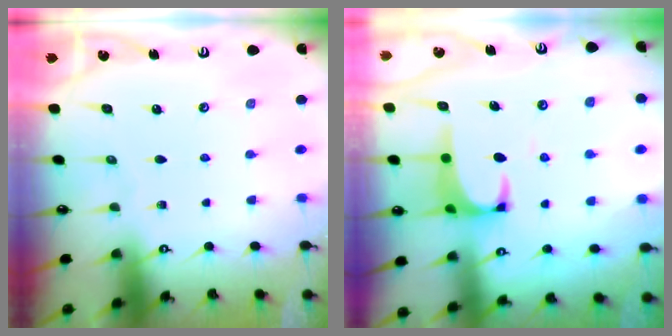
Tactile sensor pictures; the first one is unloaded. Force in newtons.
{"total": 1.6, "press": 1.5, "slide": 0.5}